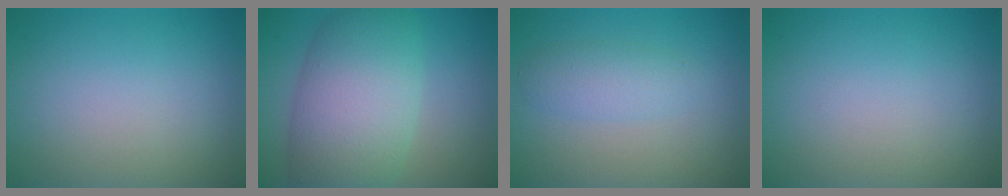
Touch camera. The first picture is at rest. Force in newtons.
{"total": 9.4, "press": 9.4, "slide": 0.3}
{"total": 2.3, "press": 2.3, "slide": 0.2}
{"total": 0.0}